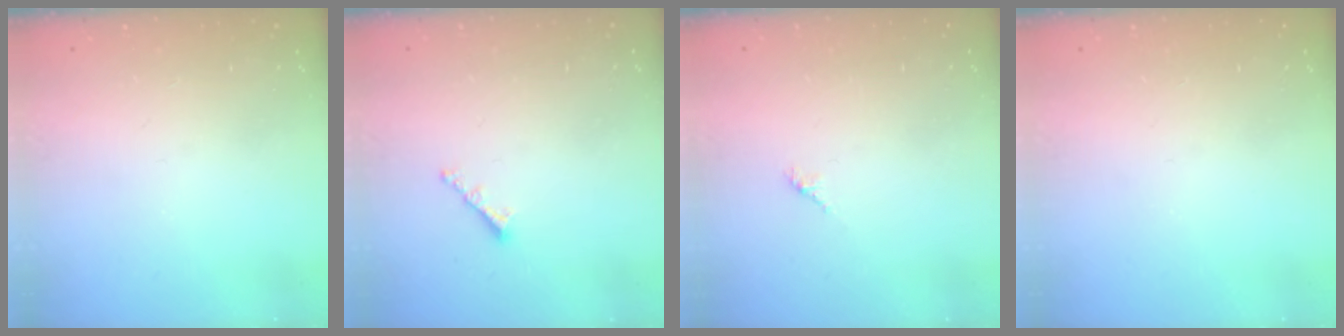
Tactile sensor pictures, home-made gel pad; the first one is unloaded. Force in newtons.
{"total": 1.8, "press": 1.7, "slide": 0.5}
{"total": 1.7, "press": 1.6, "slide": 0.5}
{"total": 0.0}